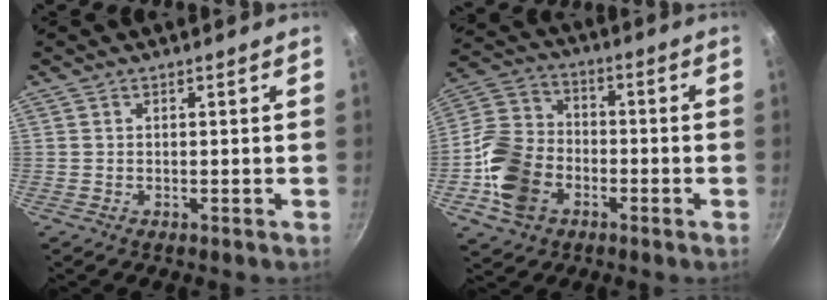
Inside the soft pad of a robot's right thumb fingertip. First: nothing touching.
{"total": 14.7, "force": [-4.9, 10.9, 8.5], "torque": [-0.148, 0.033, -0.106]}